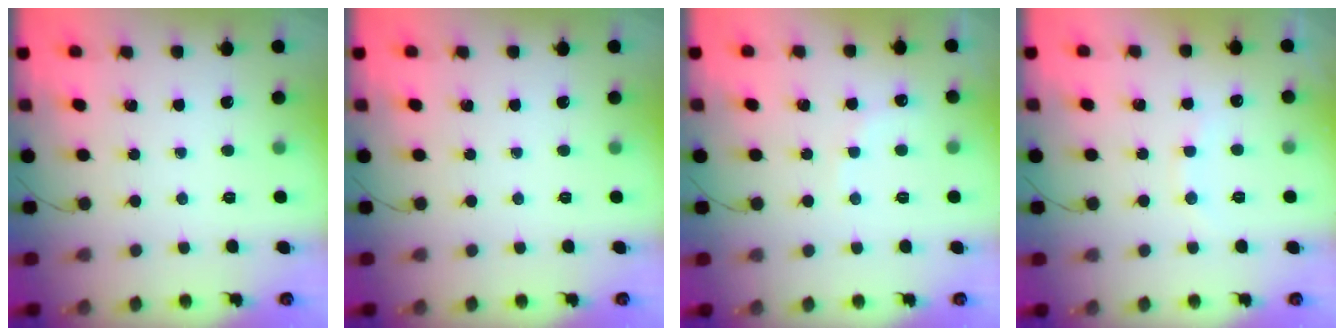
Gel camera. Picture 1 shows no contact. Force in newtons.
{"total": 0.0}
{"total": 7.7, "press": 7.6, "slide": 1.3}
{"total": 6.7, "press": 6.6, "slide": 1.2}